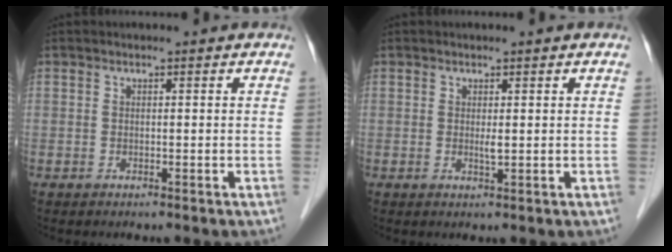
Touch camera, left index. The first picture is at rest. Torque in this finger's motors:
{"motor_torque": [0.26, 0.17, 0.01, 0.00]}